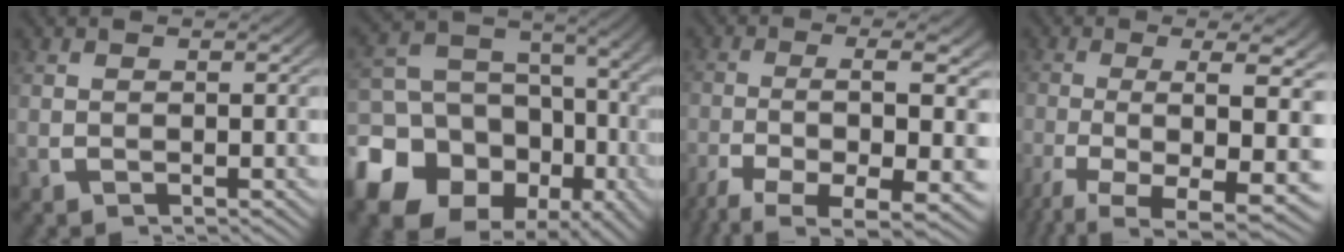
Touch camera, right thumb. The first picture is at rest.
{"total": 18.1, "force": [-6.8, 14.5, 8.2], "torque": [-0.176, -0.067, -0.103]}
{"total": 10.7, "force": [-4.9, 4.3, 8.5], "torque": [-0.151, -0.042, -0.051]}
{"total": 11.7, "force": [-5.1, 5.1, 9.2], "torque": [-0.159, -0.047, -0.051]}